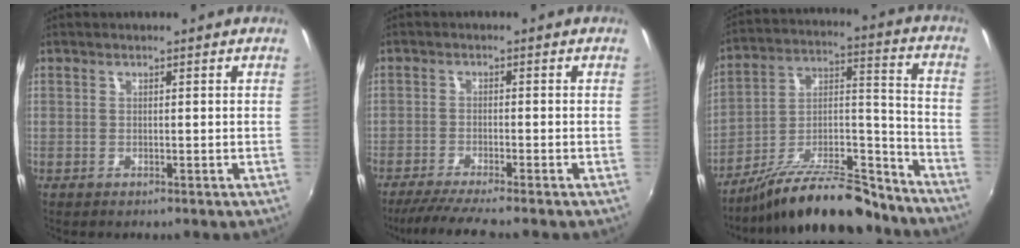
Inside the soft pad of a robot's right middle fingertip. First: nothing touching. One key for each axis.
{"total": 7.1, "fx": -6.2, "fy": -0.6, "fz": 3.4, "tx": -0.084, "ty": -0.023, "tz": -0.105}
{"total": 21.2, "fx": -17.5, "fy": 5.8, "fz": 10.5, "tx": -0.175, "ty": 0.021, "tz": -0.268}